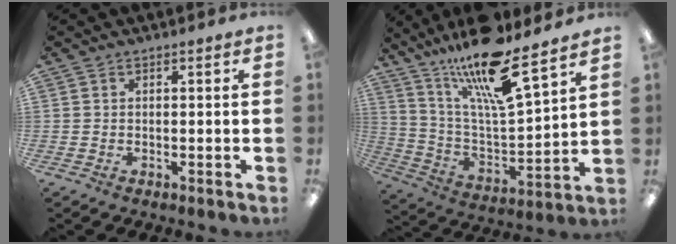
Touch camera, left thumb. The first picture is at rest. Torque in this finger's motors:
{"motor_torque": [0.46, 0.49, 1.11, -1.66, 0.18]}